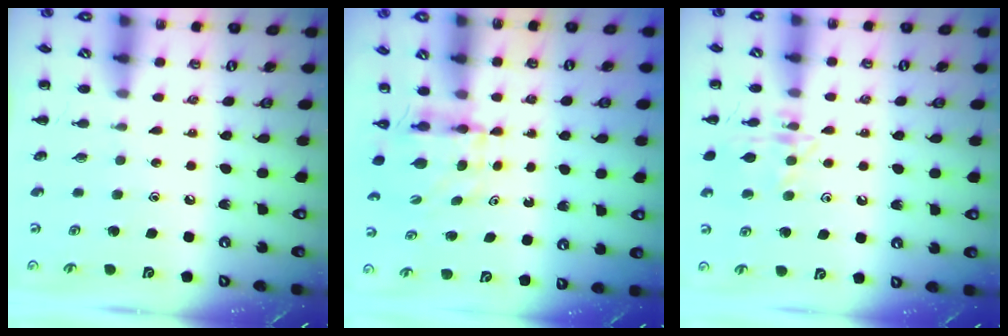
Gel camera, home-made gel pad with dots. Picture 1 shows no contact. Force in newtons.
{"total": 4.0, "press": 4.0, "slide": 0.1}
{"total": 12.8, "press": 12.8, "slide": 0.6}